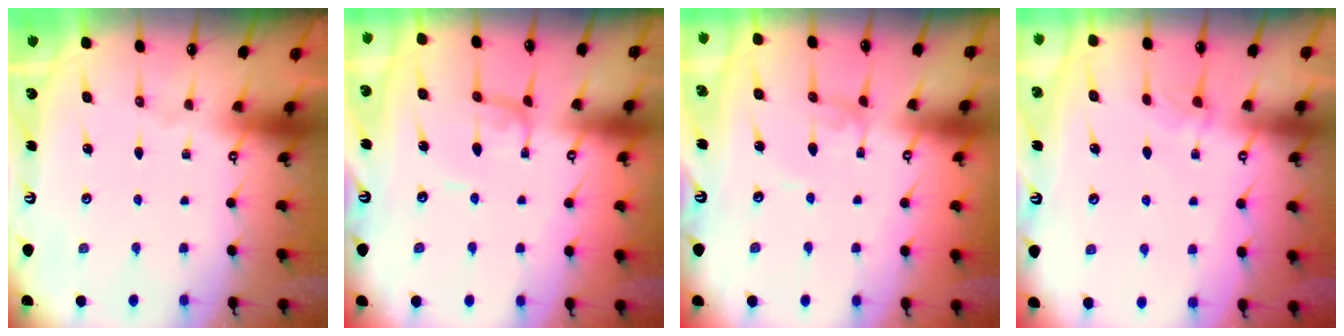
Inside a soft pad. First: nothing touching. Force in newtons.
{"total": 0.9, "press": 0.9, "slide": 0.1}
{"total": 2.6, "press": 2.6, "slide": 0.0}
{"total": 1.8, "press": 1.8, "slide": 0.3}